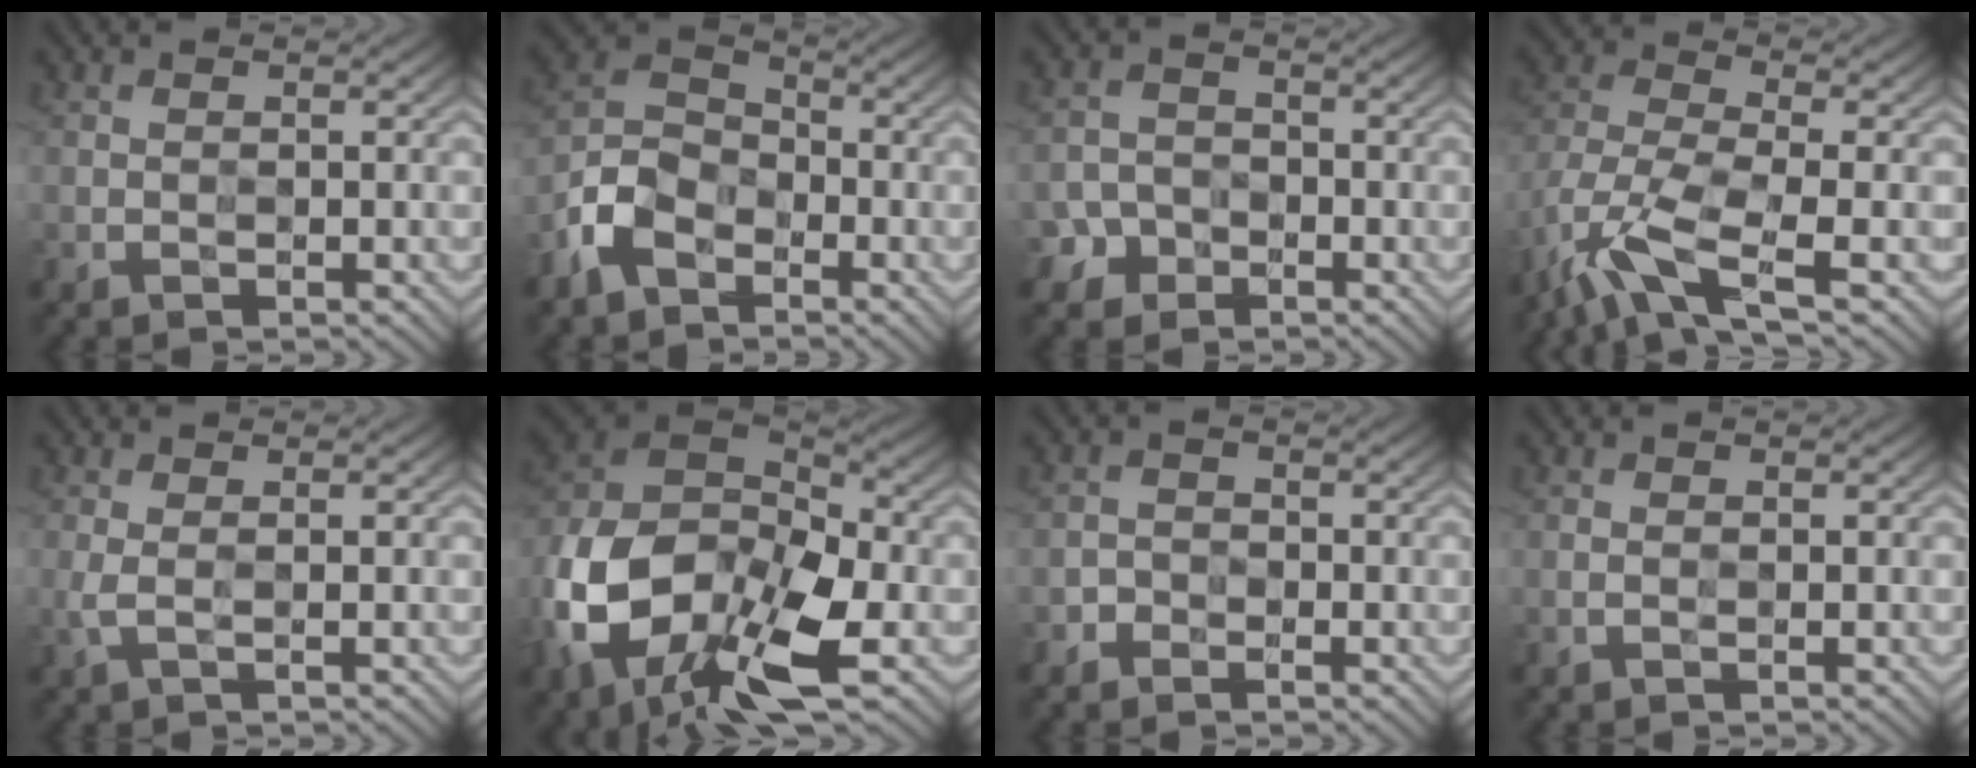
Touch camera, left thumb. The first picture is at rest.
{"total": 7.1, "force": [-4.5, 4.6, 3.0], "torque": [-0.061, 0.004, -0.107]}
{"total": 3.4, "force": [-2.4, 2.4, -0.2], "torque": [0.008, 0.001, -0.049]}
{"total": 9.3, "force": [-6.3, 3.0, 6.2], "torque": [-0.133, -0.012, -0.134]}
{"total": 1.3, "force": [0.3, 0.1, 1.2], "torque": [-0.035, 0.000, 0.006]}
{"total": 17.1, "force": [-7.1, 10.8, 11.3], "torque": [-0.263, -0.020, -0.135]}
{"total": 1.9, "force": [-1.4, 1.2, -0.2], "torque": [0.015, -0.002, -0.030]}
{"total": 0.0}